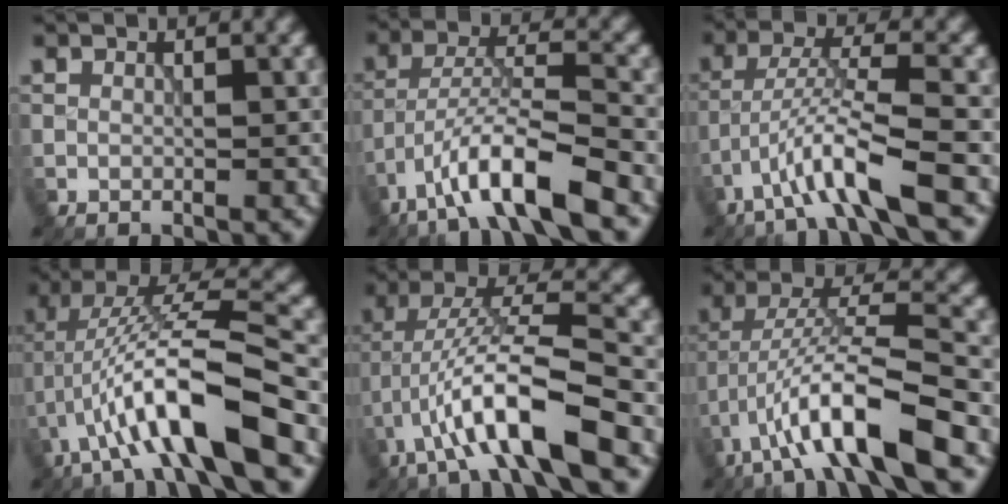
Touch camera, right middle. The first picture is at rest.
{"total": 8.3, "force": [-5.4, 1.6, 6.2], "torque": [-0.107, 0.008, -0.099]}
{"total": 6.2, "force": [-3.8, 0.5, 4.9], "torque": [-0.090, 0.006, -0.076]}
{"total": 9.8, "force": [-4.1, 1.9, 8.7], "torque": [-0.162, 0.022, -0.073]}
{"total": 9.3, "force": [-4.5, 1.7, 8.0], "torque": [-0.150, 0.016, -0.084]}
{"total": 9.7, "force": [-5.1, 2.0, 8.0], "torque": [-0.145, 0.012, -0.095]}